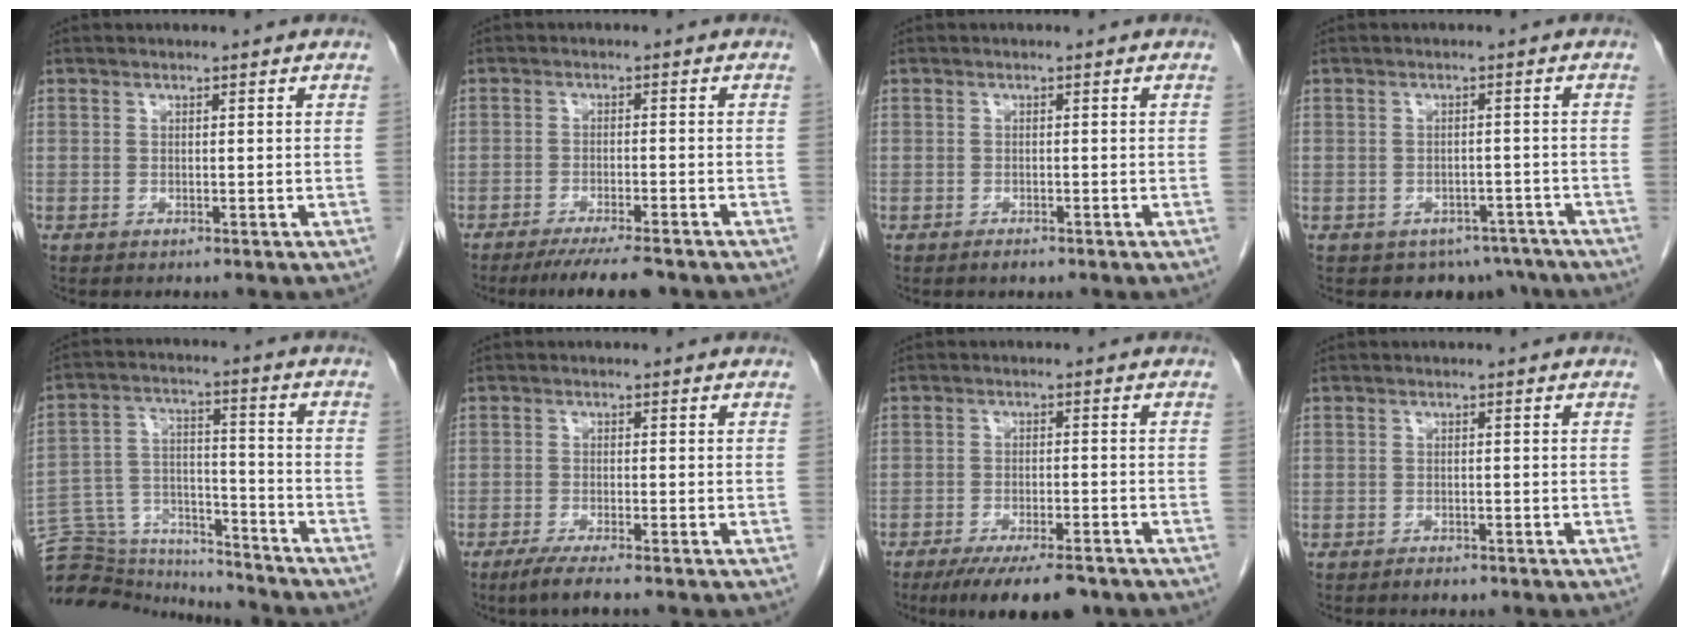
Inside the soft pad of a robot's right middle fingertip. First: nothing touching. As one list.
[{"total": 7.7, "force": [-6.4, 0.6, 4.2], "torque": [-0.059, -0.016, -0.100]}, {"total": 1.0, "force": [-0.8, 0.4, 0.5], "torque": [-0.010, -0.001, -0.009]}, {"total": 6.2, "force": [-4.8, 4.0, 0.6], "torque": [0.011, 0.009, -0.056]}, {"total": 16.5, "force": [-15.9, 3.5, 3.0], "torque": [-0.056, 0.042, -0.248]}, {"total": 3.3, "force": [-2.3, 0.0, 2.3], "torque": [-0.046, -0.010, -0.043]}, {"total": 10.3, "force": [-7.8, 2.4, 6.2], "torque": [-0.091, -0.015, -0.119]}, {"total": 1.2, "force": [-0.9, 0.5, 0.5], "torque": [-0.012, -0.001, -0.010]}]